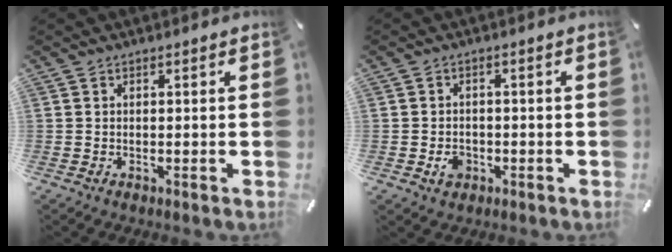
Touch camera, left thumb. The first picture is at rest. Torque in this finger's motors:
{"motor_torque": [-0.03, 0.05, 0.01, 0.01, 0.03]}